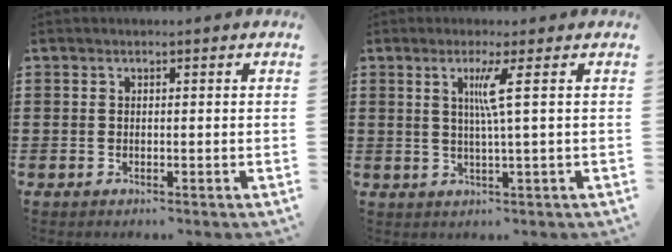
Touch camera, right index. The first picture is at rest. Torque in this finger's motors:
{"motor_torque": [0.43, -0.10, 0.18, 0.04]}